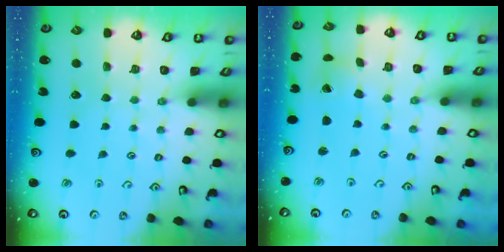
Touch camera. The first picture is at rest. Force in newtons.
{"total": 1.0, "press": 1.0, "slide": 0.1}